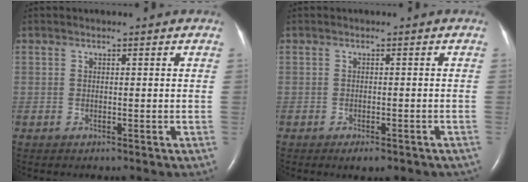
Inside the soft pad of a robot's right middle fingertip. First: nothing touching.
{"total": 4.1, "force": [-3.0, 1.4, 2.4], "torque": [-0.027, -0.007, -0.033]}